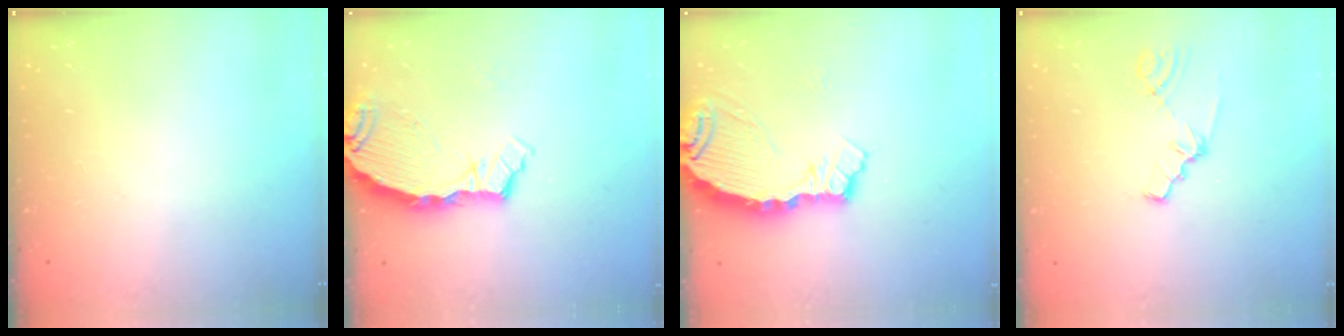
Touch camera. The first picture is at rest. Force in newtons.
{"total": 4.7, "press": 4.7, "slide": 0.2}
{"total": 6.7, "press": 6.7, "slide": 0.7}
{"total": 1.5, "press": 1.5, "slide": 0.3}